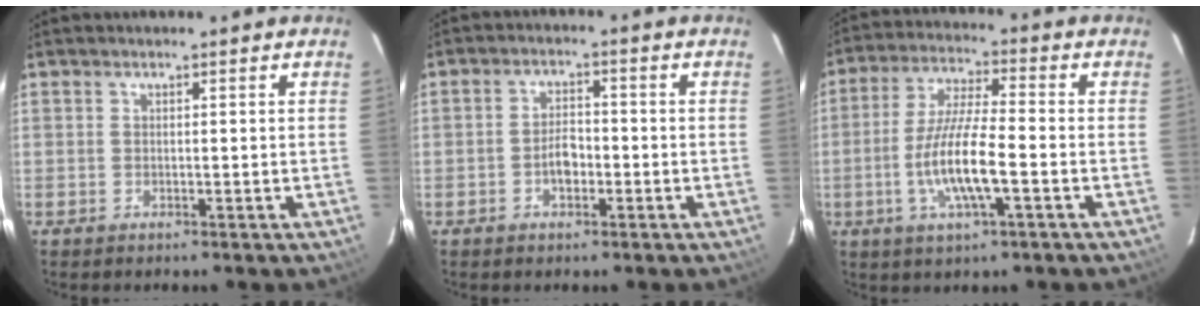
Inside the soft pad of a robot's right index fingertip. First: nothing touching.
{"total": 3.8, "force": [-1.5, 2.2, 2.6], "torque": [-0.050, 0.007, -0.024]}
{"total": 11.0, "force": [-3.3, 1.8, 10.3], "torque": [-0.208, -0.004, -0.064]}